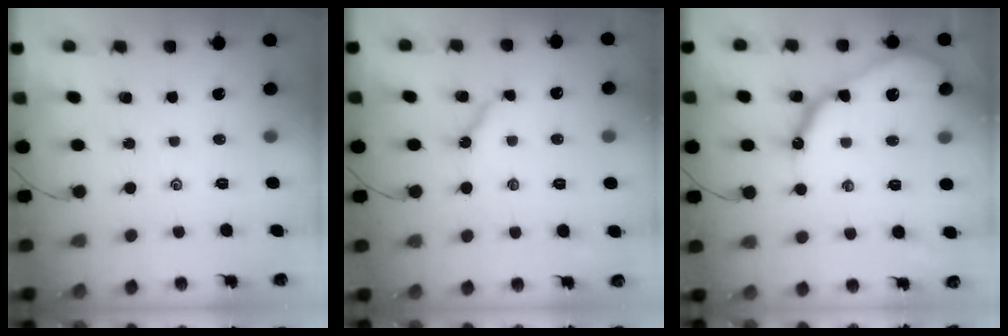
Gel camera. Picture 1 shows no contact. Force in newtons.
{"total": 6.3, "press": 6.3, "slide": 0.6}
{"total": 14.1, "press": 14.1, "slide": 1.0}